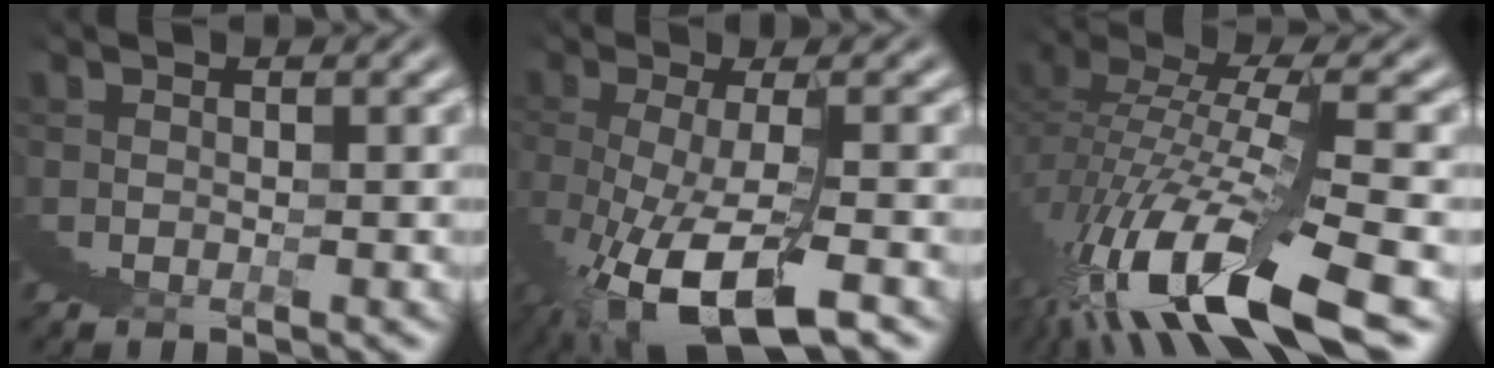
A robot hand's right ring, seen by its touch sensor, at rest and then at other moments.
{"total": 4.4, "force": [-0.8, 1.0, 4.2], "torque": [-0.073, -0.006, 0.001]}
{"total": 6.3, "force": [-0.8, 1.4, 6.1], "torque": [-0.102, -0.002, -0.007]}